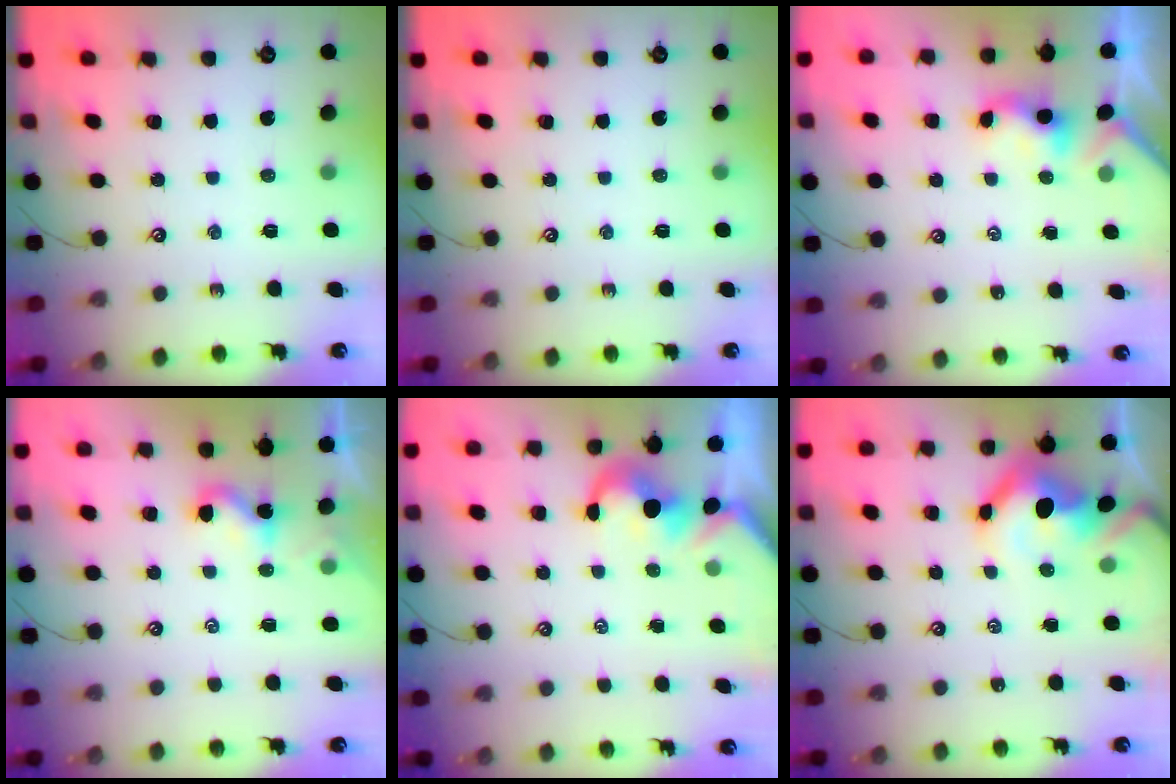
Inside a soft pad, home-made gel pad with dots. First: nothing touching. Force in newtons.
{"total": 0.0}
{"total": 1.0, "press": 0.9, "slide": 0.4}
{"total": 2.3, "press": 2.3, "slide": 0.2}
{"total": 1.4, "press": 1.1, "slide": 0.9}
{"total": 11.1, "press": 11.1, "slide": 1.2}